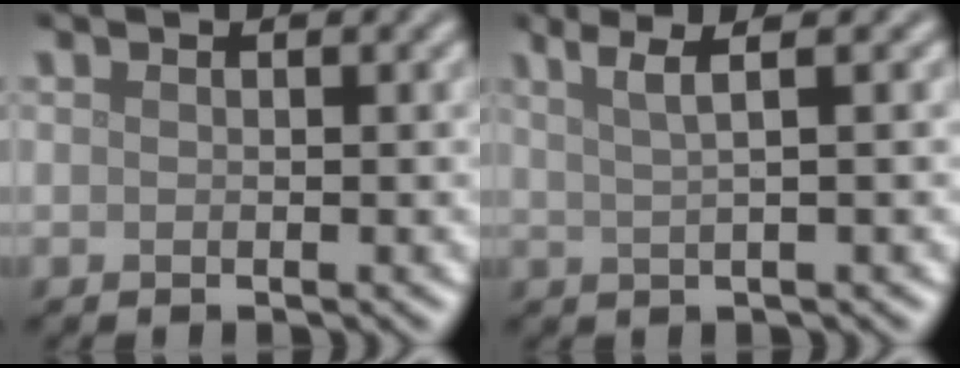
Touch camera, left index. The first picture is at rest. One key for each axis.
{"total": 3.8, "fx": 2.1, "fy": 1.2, "fz": 3.0, "tx": -0.038, "ty": 0.014, "tz": 0.011}